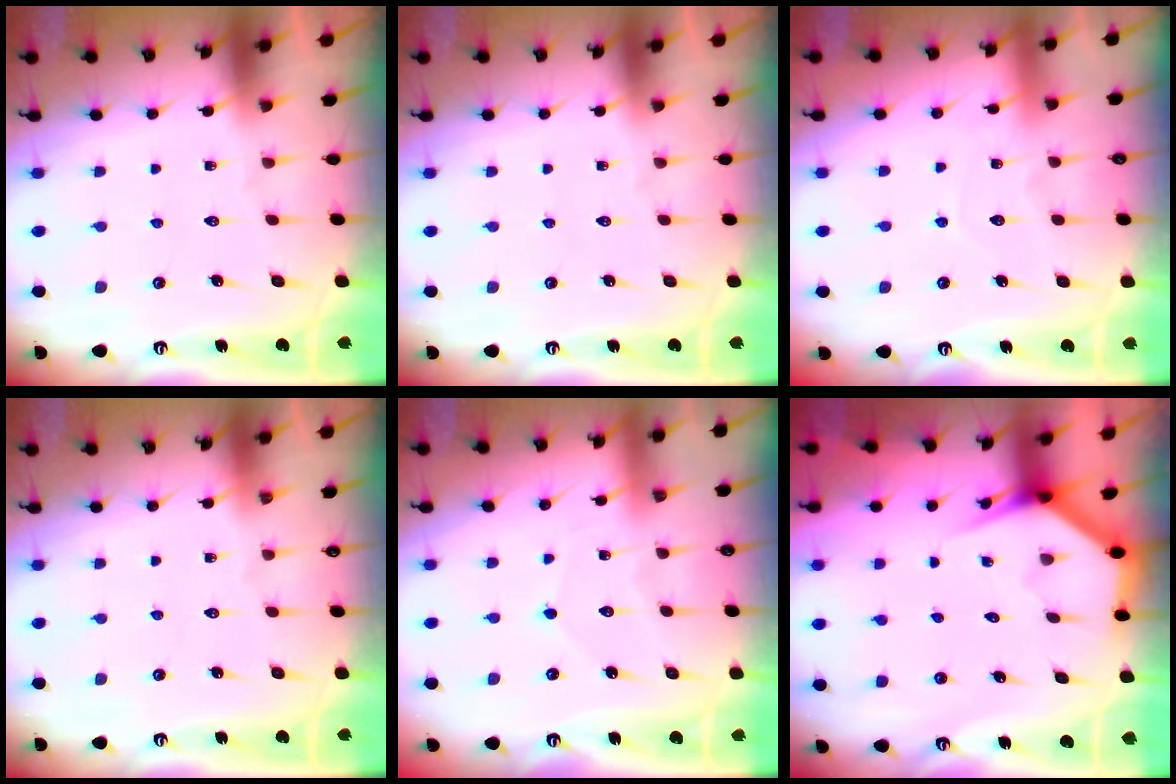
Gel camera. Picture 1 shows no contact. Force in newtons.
{"total": 0.0}
{"total": 4.9, "press": 4.9, "slide": 0.4}
{"total": 0.0}
{"total": 4.0, "press": 4.0, "slide": 0.3}
{"total": 3.5, "press": 3.5, "slide": 0.3}